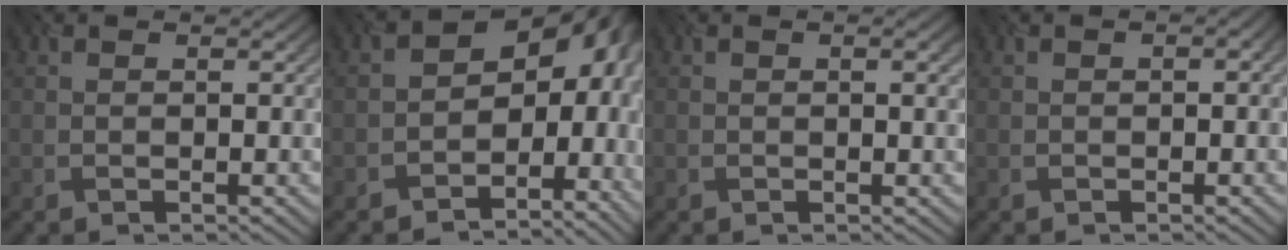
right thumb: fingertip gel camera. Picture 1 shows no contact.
{"total": 12.1, "force": [-2.8, 8.4, 8.3], "torque": [-0.107, -0.024, -0.029]}
{"total": 2.2, "force": [0.5, 0.7, 2.0], "torque": [-0.022, 0.003, 0.002]}
{"total": 1.6, "force": [0.0, 0.7, 1.4], "torque": [-0.014, 0.000, -0.003]}